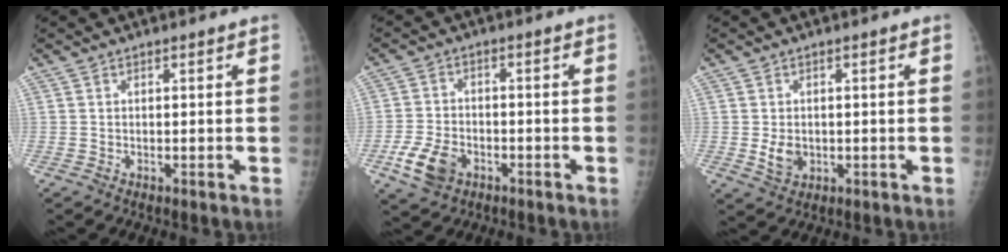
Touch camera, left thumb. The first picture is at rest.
{"total": 7.7, "force": [-3.5, 5.3, 4.4], "torque": [-0.082, 0.013, -0.061]}
{"total": 3.9, "force": [-0.4, 3.0, 2.4], "torque": [-0.032, -0.003, 0.002]}